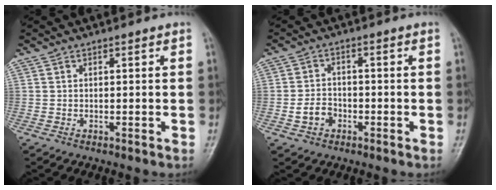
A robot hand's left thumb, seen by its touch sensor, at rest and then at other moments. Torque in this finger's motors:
{"motor_torque": [-0.42, 0.45, -0.09, 0.05, -0.05]}